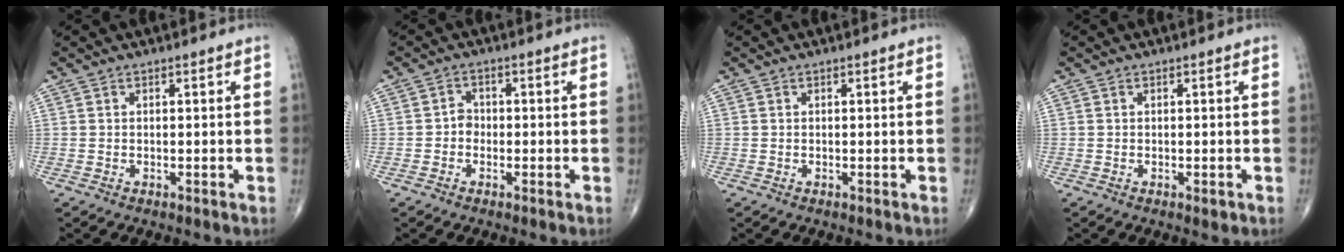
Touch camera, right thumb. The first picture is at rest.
{"total": 2.2, "force": [-0.6, 1.8, 1.0], "torque": [0.001, 0.007, -0.019]}
{"total": 0.0}
{"total": 1.1, "force": [-0.2, 0.4, 1.0], "torque": [-0.011, -0.003, -0.001]}